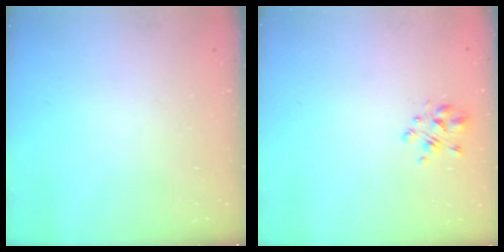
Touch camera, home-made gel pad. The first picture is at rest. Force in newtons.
{"total": 2.5, "press": 2.4, "slide": 0.8}